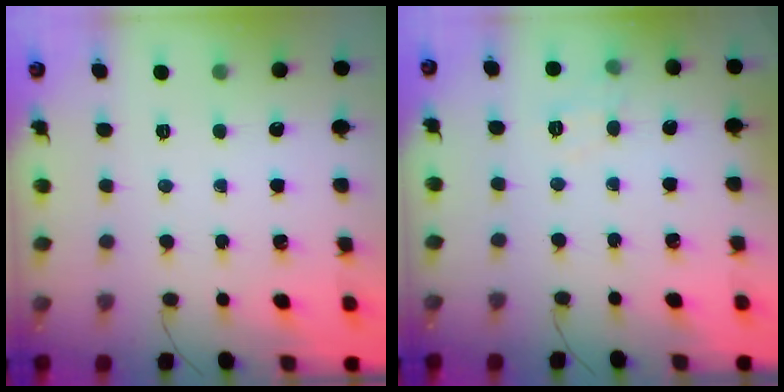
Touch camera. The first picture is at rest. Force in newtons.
{"total": 4.7, "press": 4.4, "slide": 1.6}